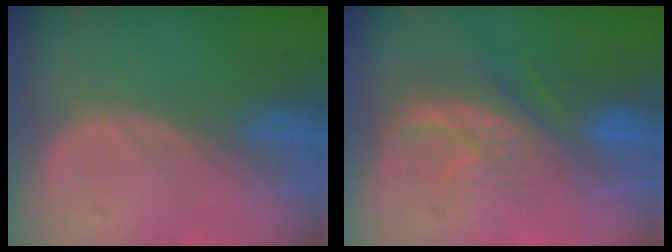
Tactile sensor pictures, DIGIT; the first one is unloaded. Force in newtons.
{"total": 8.1, "press": 7.3, "slide": 3.4}